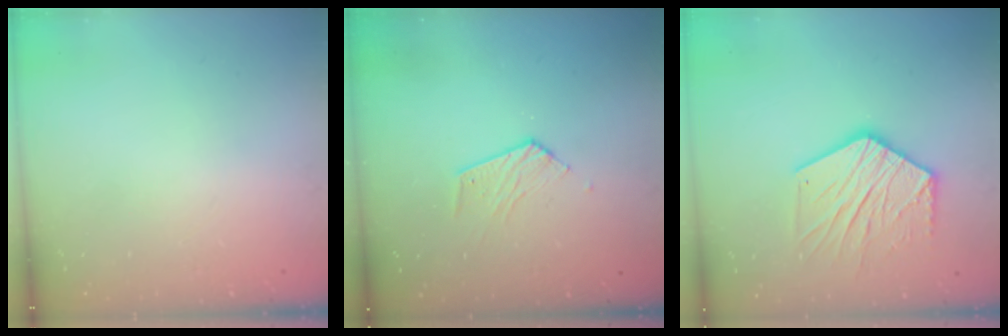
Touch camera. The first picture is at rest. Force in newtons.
{"total": 5.7, "press": 5.7, "slide": 0.3}
{"total": 14.2, "press": 14.2, "slide": 0.7}